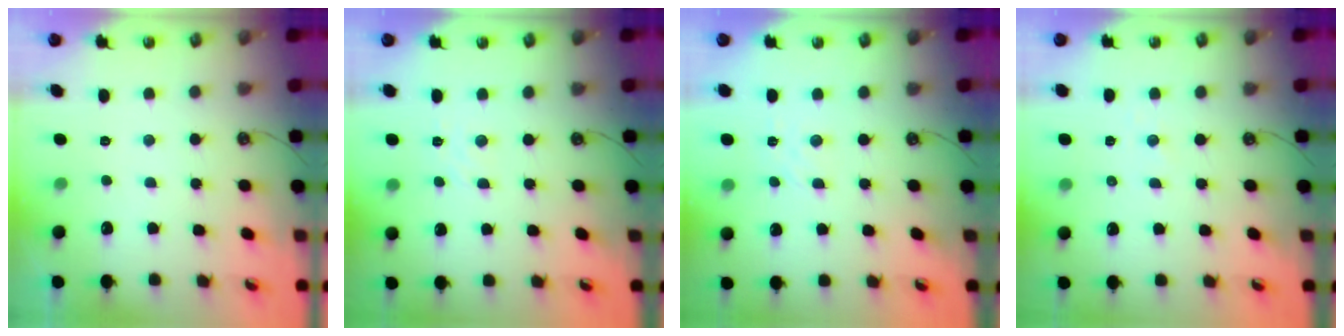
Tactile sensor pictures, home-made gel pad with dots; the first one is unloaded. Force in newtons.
{"total": 5.1, "press": 5.0, "slide": 0.6}
{"total": 2.9, "press": 2.9, "slide": 0.3}
{"total": 2.9, "press": 2.9, "slide": 0.3}